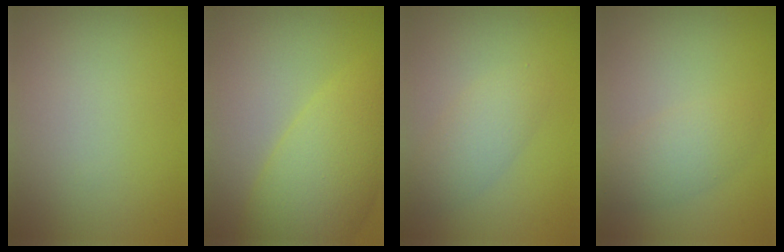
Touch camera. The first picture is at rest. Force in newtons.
{"total": 7.7, "press": 7.7, "slide": 0.3}
{"total": 2.7, "press": 2.7, "slide": 0.1}
{"total": 2.7, "press": 2.7, "slide": 0.0}